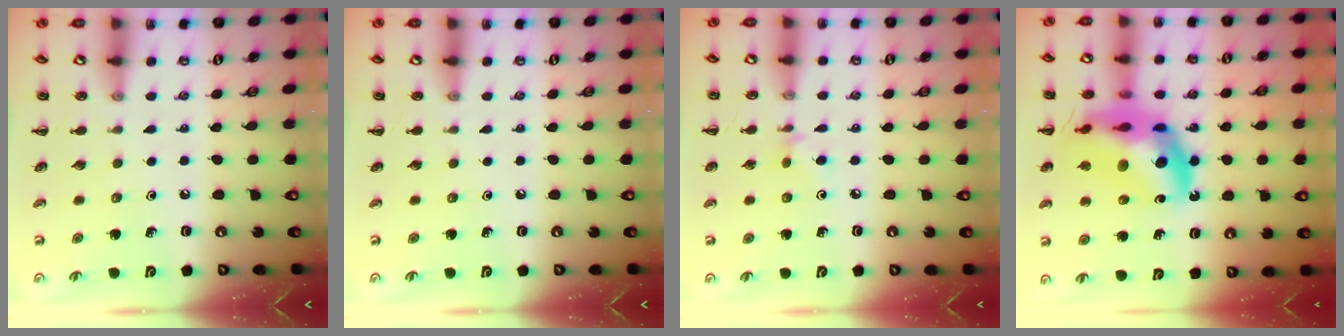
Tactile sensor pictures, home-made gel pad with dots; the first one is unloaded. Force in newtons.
{"total": 0.0}
{"total": 2.9, "press": 2.6, "slide": 1.2}
{"total": 20.6, "press": 20.0, "slide": 5.0}